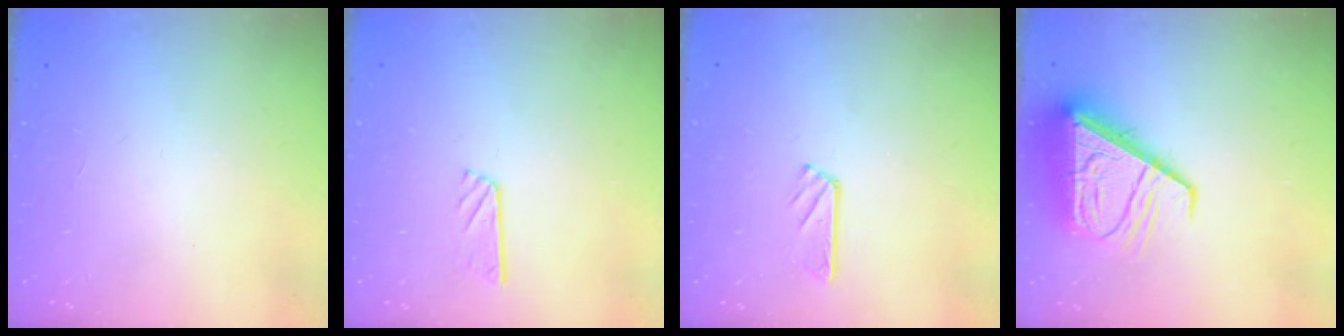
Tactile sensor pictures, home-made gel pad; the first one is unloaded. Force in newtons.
{"total": 4.4, "press": 4.4, "slide": 0.2}
{"total": 2.9, "press": 2.9, "slide": 0.3}
{"total": 12.5, "press": 12.4, "slide": 1.6}